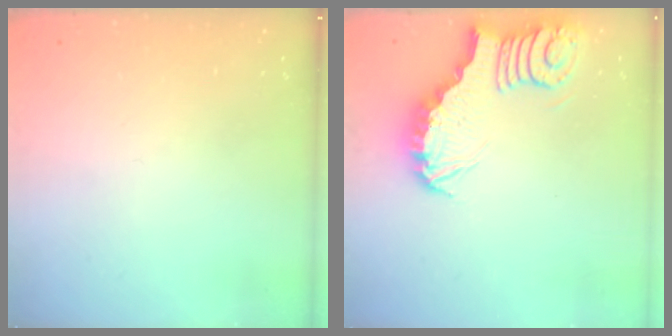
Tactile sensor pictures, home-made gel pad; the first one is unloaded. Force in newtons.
{"total": 3.9, "press": 3.9, "slide": 0.5}